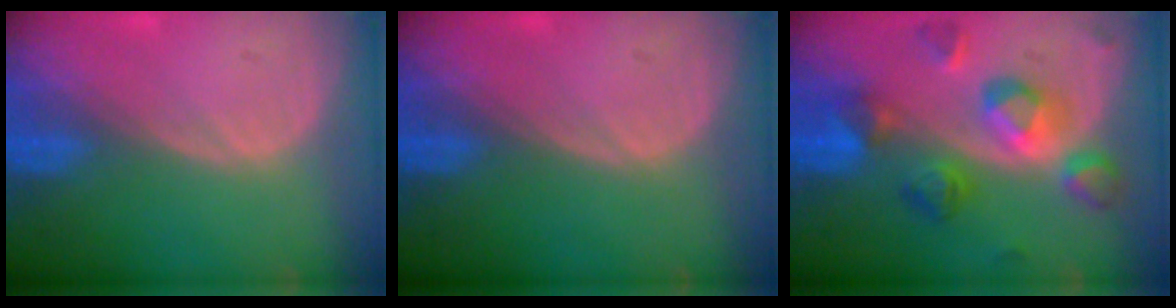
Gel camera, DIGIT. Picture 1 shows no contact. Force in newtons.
{"total": 0.0}
{"total": 8.9, "press": 8.9, "slide": 0.4}